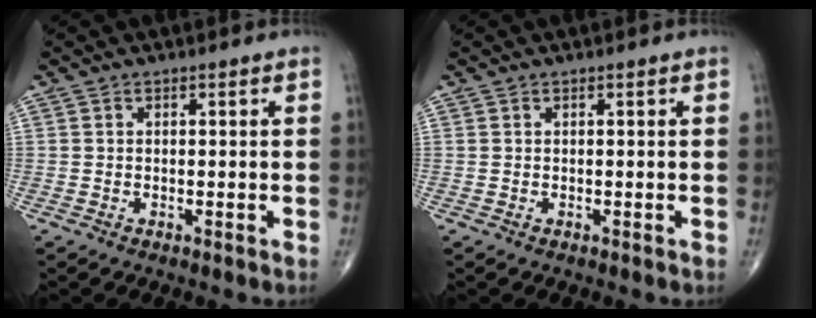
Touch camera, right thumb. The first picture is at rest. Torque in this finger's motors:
{"motor_torque": [0.18, -0.01, -0.12, 0.01, 0.02]}